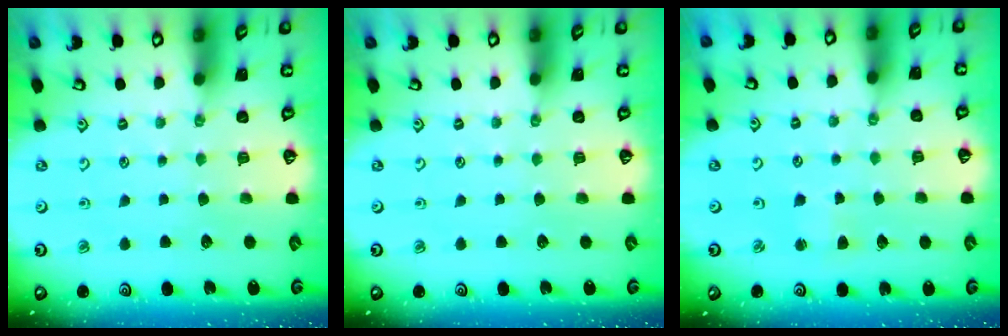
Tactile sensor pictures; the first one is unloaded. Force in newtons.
{"total": 0.0}
{"total": 1.5, "press": 1.4, "slide": 0.4}